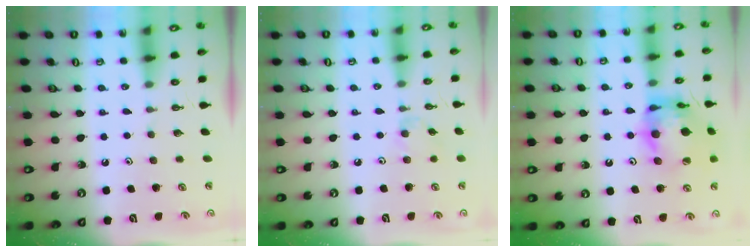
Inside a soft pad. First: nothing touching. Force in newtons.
{"total": 4.5, "press": 4.4, "slide": 0.6}
{"total": 15.4, "press": 15.3, "slide": 1.6}